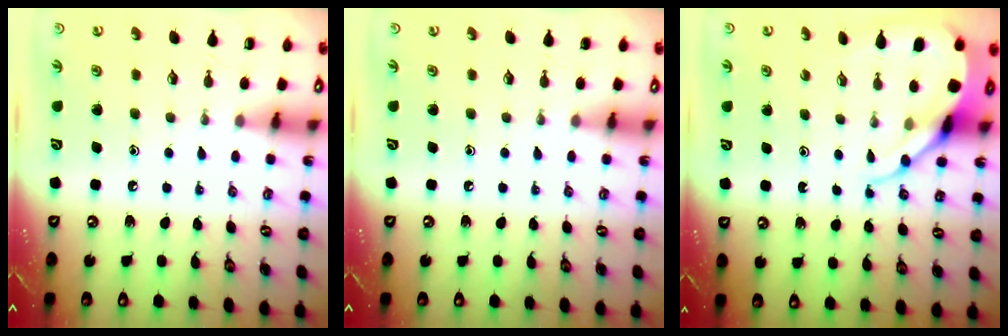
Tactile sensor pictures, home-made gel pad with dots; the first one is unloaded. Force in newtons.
{"total": 0.0}
{"total": 9.0, "press": 8.9, "slide": 0.9}